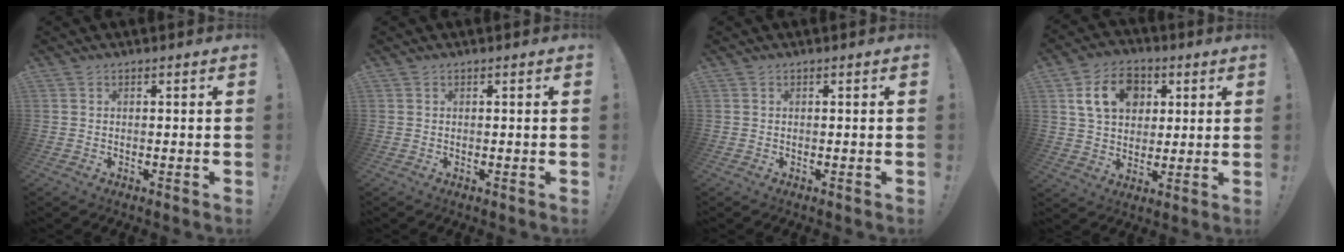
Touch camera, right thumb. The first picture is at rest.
{"total": 0.0}
{"total": 0.0}
{"total": 14.6, "force": [5.2, 10.9, 8.1], "torque": [-0.125, -0.003, 0.102]}